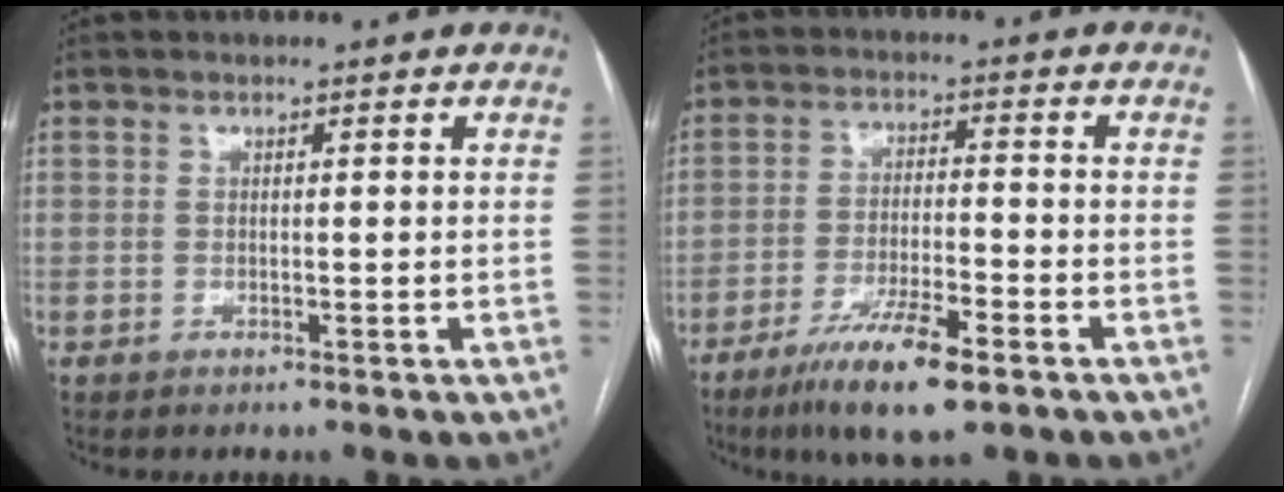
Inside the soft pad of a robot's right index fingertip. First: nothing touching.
{"total": 10.1, "force": [-6.3, 1.5, 7.8], "torque": [-0.143, -0.020, -0.106]}